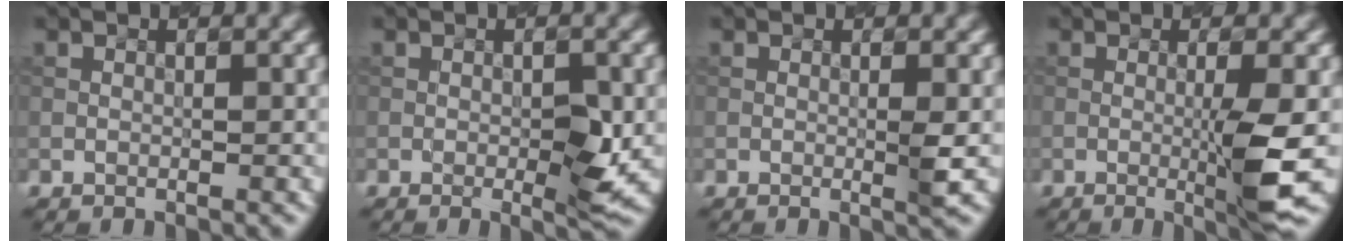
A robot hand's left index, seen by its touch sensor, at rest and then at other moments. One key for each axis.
{"total": 2.6, "fx": -0.4, "fy": 0.3, "fz": 2.6, "tx": -0.043, "ty": -0.004, "tz": 0.000}
{"total": 1.6, "fx": -0.1, "fy": 0.2, "fz": 1.6, "tx": -0.025, "ty": -0.002, "tz": -0.001}
{"total": 4.6, "fx": -0.8, "fy": 0.4, "fz": 4.5, "tx": -0.074, "ty": -0.009, "tz": -0.007}